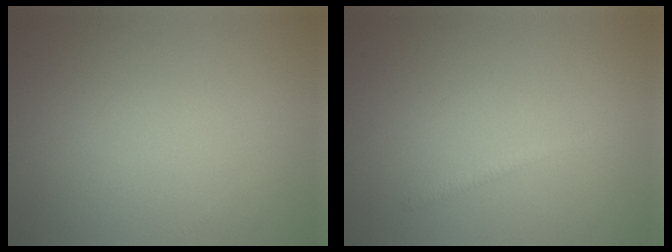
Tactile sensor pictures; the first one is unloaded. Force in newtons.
{"total": 0.7, "press": 0.7, "slide": 0.1}